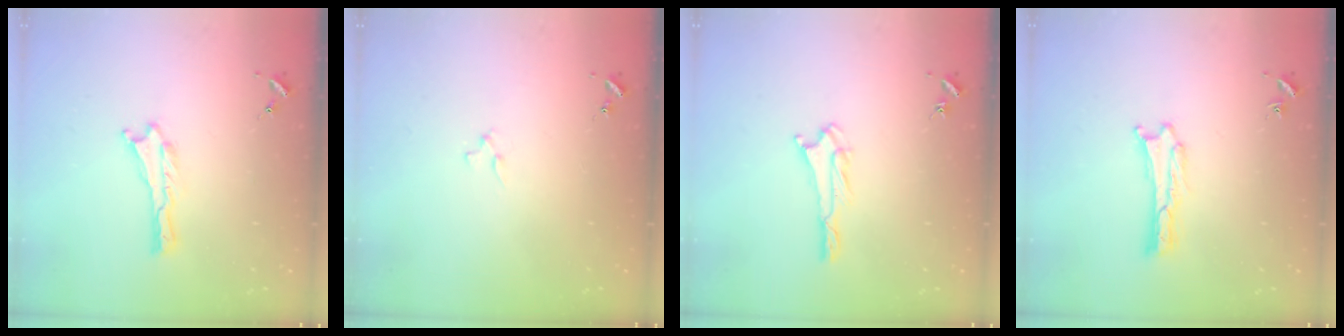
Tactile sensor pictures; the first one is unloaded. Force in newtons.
{"total": 0.9, "press": 0.9, "slide": 0.2}
{"total": 1.7, "press": 1.7, "slide": 0.2}
{"total": 0.9, "press": 0.9, "slide": 0.0}